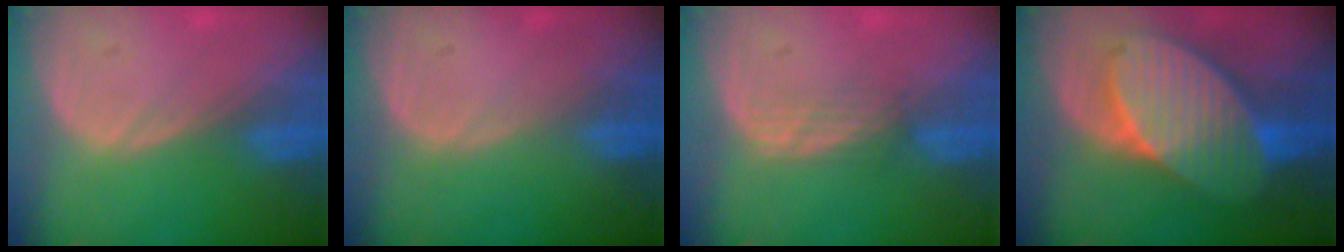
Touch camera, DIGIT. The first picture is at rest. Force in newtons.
{"total": 0.0}
{"total": 2.4, "press": 2.3, "slide": 0.8}
{"total": 10.7, "press": 10.7, "slide": 0.6}